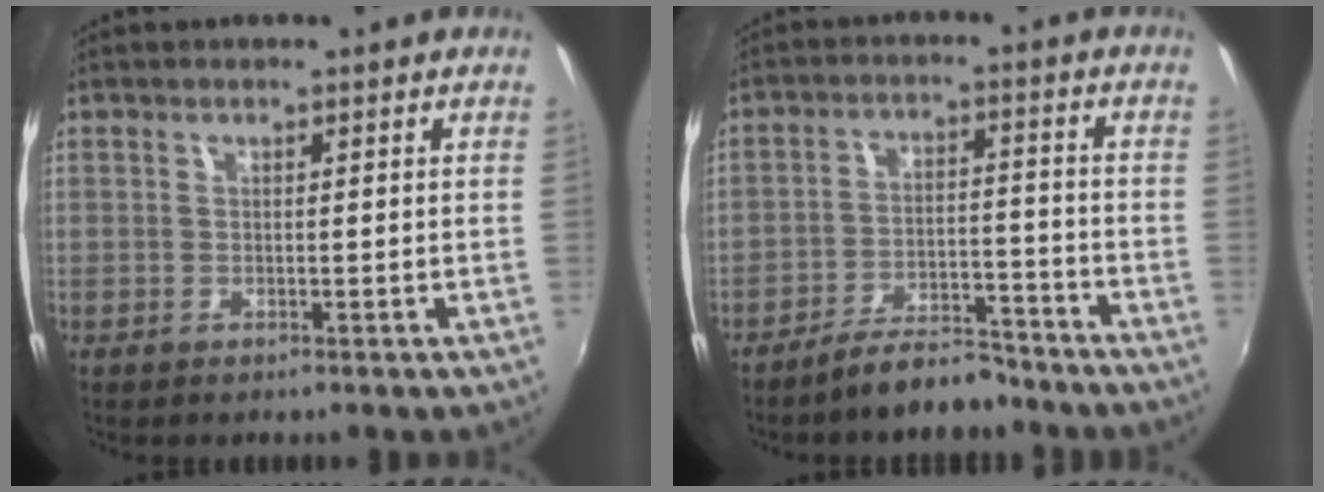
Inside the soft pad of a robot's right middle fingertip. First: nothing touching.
{"total": 8.1, "force": [-7.1, 2.3, 3.1], "torque": [-0.065, 0.020, -0.104]}